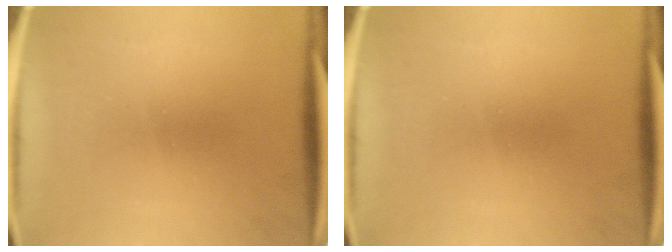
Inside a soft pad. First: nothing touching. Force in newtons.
{"total": 0.0}